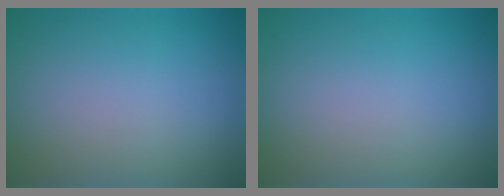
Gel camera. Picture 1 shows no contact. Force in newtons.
{"total": 0.0}